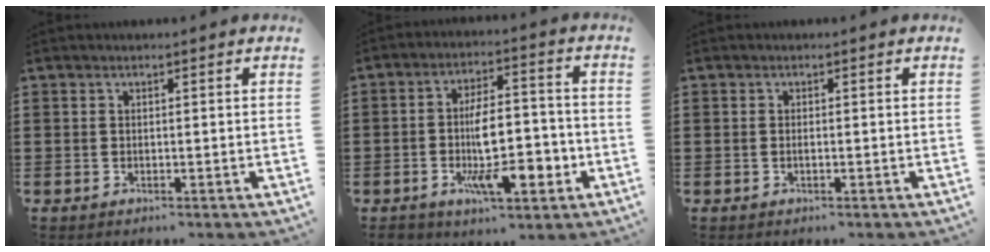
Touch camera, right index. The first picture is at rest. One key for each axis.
{"total": 10.4, "fx": -3.0, "fy": 4.7, "fz": 8.8, "tx": -0.149, "ty": -0.001, "tz": -0.051}
{"total": 0.6, "fx": -0.2, "fy": -0.1, "fz": 0.5, "tx": -0.010, "ty": -0.006, "tz": -0.003}